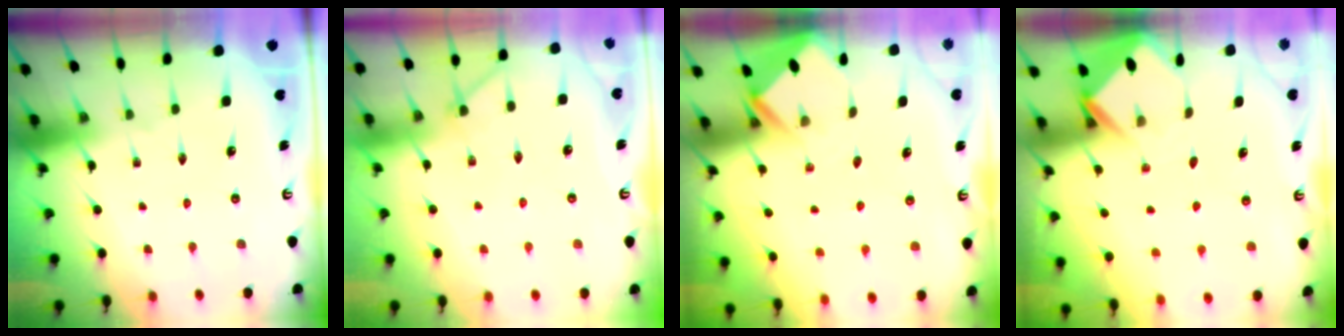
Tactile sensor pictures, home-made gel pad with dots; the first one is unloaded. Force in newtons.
{"total": 3.9, "press": 3.8, "slide": 0.6}
{"total": 2.9, "press": 2.9, "slide": 0.2}
{"total": 3.9, "press": 3.9, "slide": 0.2}